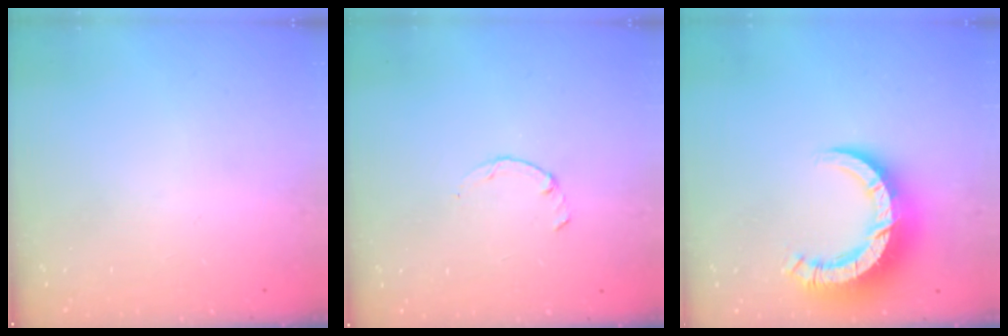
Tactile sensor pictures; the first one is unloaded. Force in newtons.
{"total": 1.5, "press": 1.4, "slide": 0.3}
{"total": 11.3, "press": 11.2, "slide": 1.3}